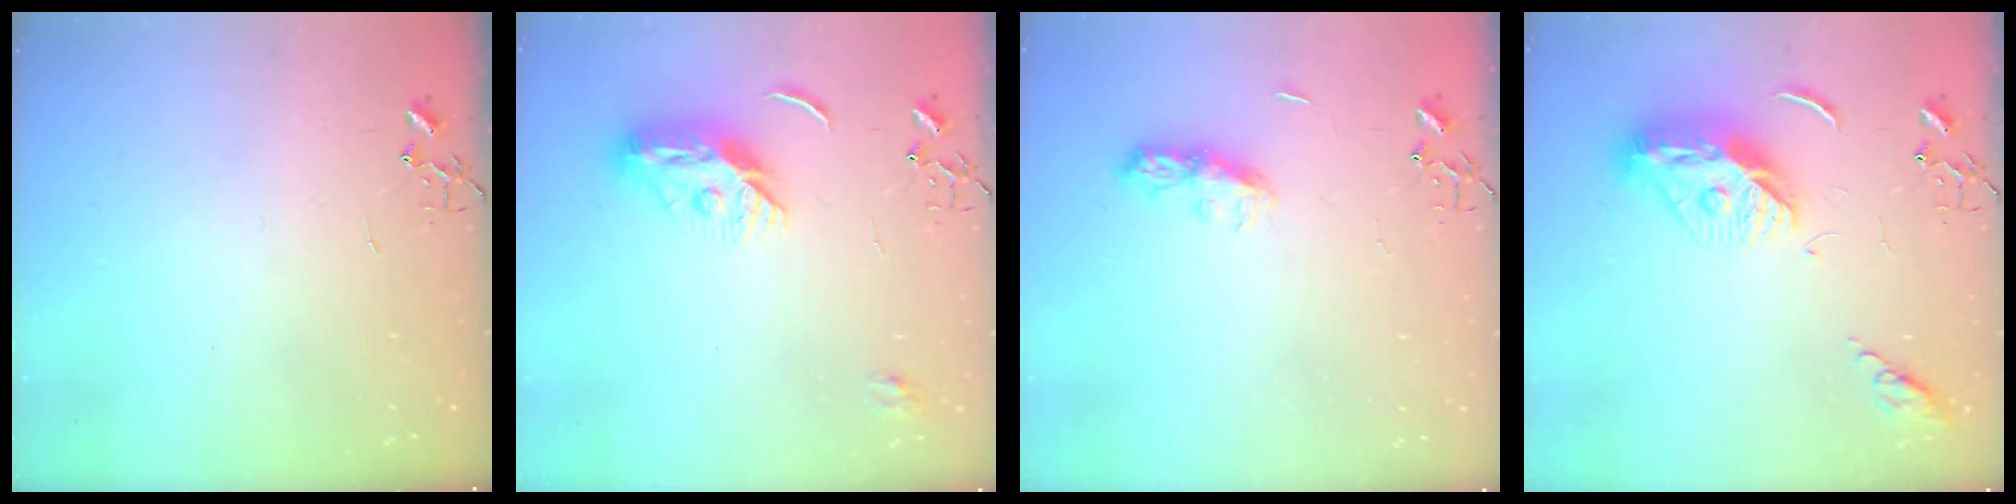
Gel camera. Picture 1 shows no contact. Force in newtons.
{"total": 11.3, "press": 11.3, "slide": 0.7}
{"total": 7.8, "press": 7.8, "slide": 0.4}
{"total": 13.1, "press": 13.0, "slide": 1.3}